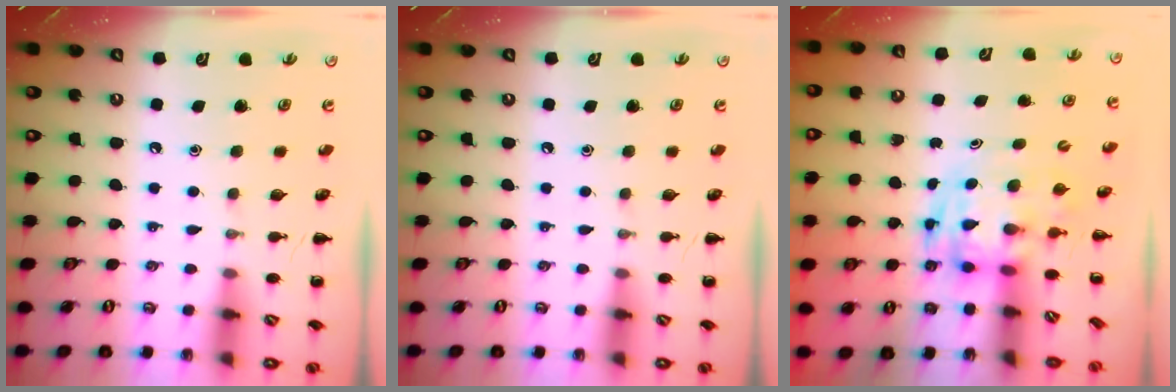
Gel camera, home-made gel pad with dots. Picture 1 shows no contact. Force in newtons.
{"total": 0.0}
{"total": 3.5, "press": 3.4, "slide": 0.7}